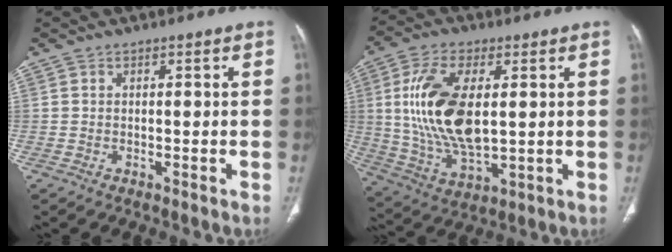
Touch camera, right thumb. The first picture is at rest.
{"total": 17.7, "force": [2.6, 8.6, 15.2], "torque": [-0.301, -0.013, 0.057]}